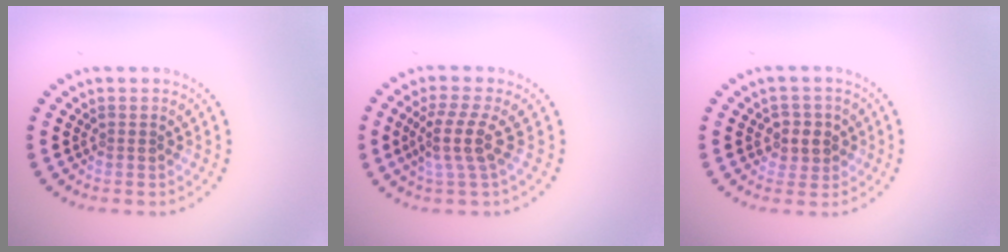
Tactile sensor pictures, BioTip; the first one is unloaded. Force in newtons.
{"total": 3.2, "press": 2.3, "slide": 2.2}
{"total": 2.1, "press": 1.9, "slide": 0.9}